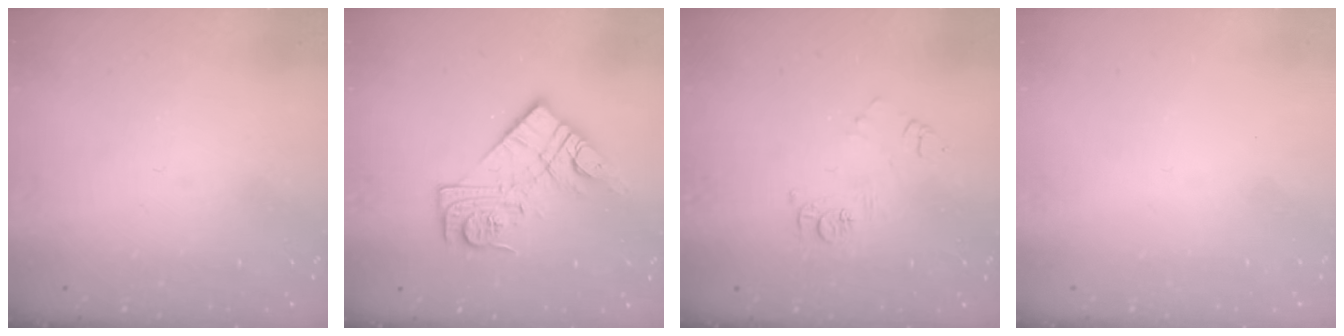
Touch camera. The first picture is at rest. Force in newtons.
{"total": 13.8, "press": 13.7, "slide": 0.8}
{"total": 7.2, "press": 7.2, "slide": 0.7}
{"total": 1.5, "press": 1.5, "slide": 0.1}